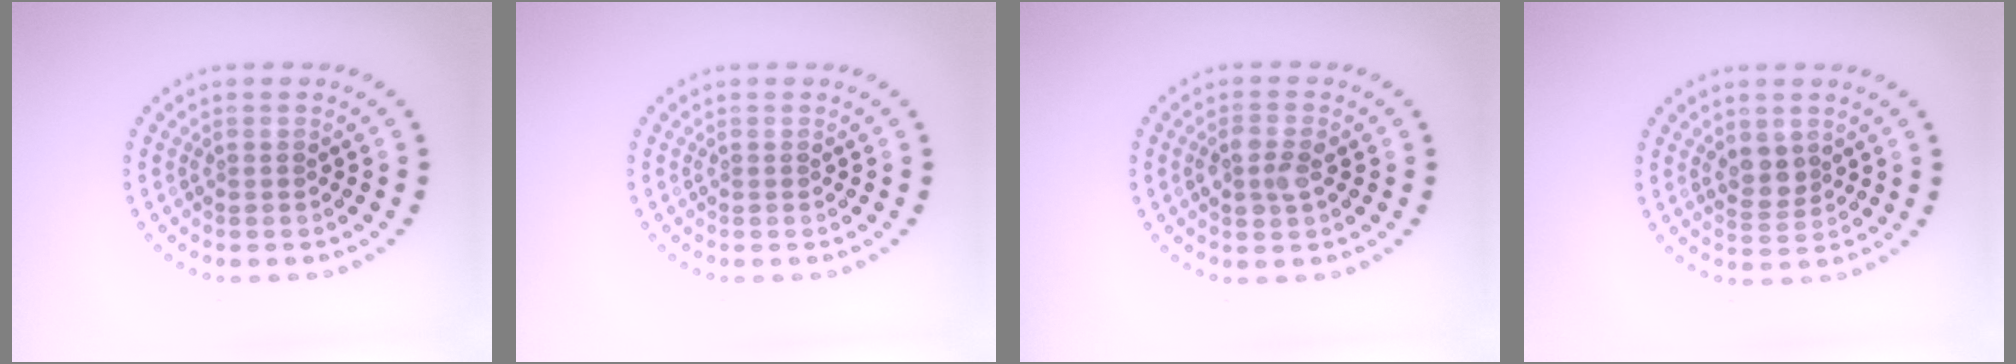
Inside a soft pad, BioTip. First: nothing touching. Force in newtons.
{"total": 0.0}
{"total": 2.3, "press": 2.3, "slide": 0.2}
{"total": 2.2, "press": 2.0, "slide": 0.9}